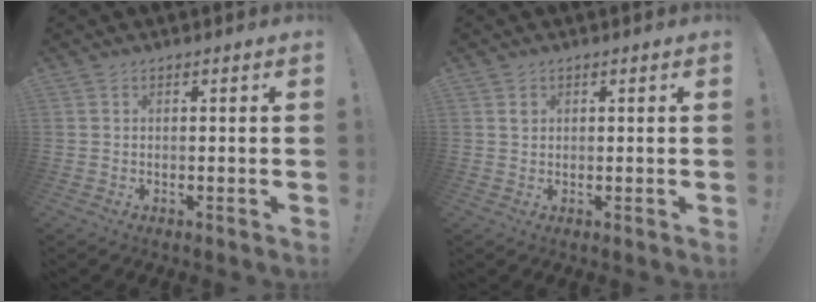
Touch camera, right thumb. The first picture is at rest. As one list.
[{"total": 1.0, "force": [0.6, 0.8, 0.2], "torque": [0.013, -0.008, 0.009]}]